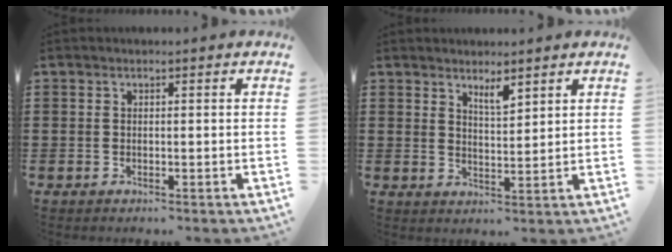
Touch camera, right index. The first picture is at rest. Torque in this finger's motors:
{"motor_torque": [0.03, 0.00, 0.26, 0.05]}